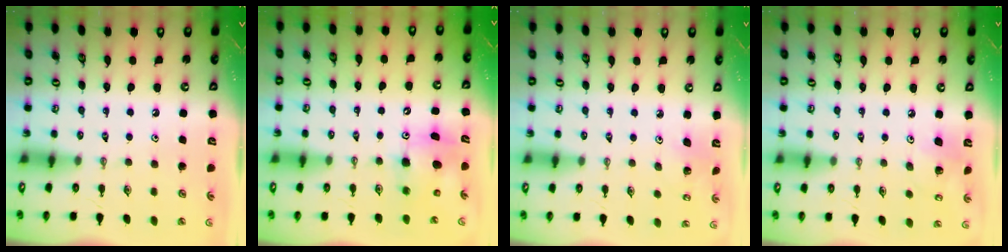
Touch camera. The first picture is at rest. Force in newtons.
{"total": 8.0, "press": 7.7, "slide": 2.1}
{"total": 1.8, "press": 1.8, "slide": 0.1}
{"total": 6.4, "press": 6.3, "slide": 1.4}